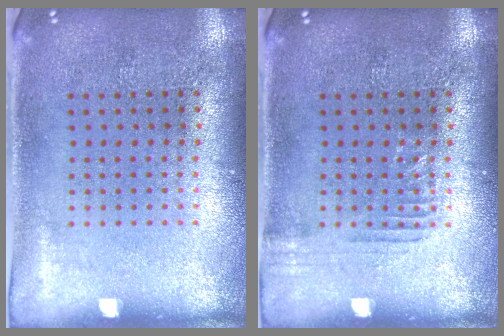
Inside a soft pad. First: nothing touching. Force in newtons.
{"total": 1.2, "press": 1.2, "slide": 0.3}